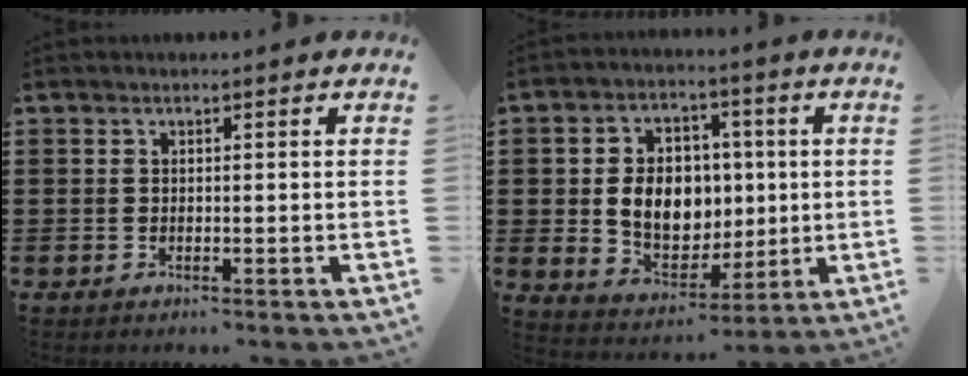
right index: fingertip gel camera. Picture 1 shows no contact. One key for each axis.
{"total": 9.4, "fx": 0.5, "fy": 7.3, "fz": 5.8, "tx": -0.113, "ty": 0.014, "tz": 0.007}